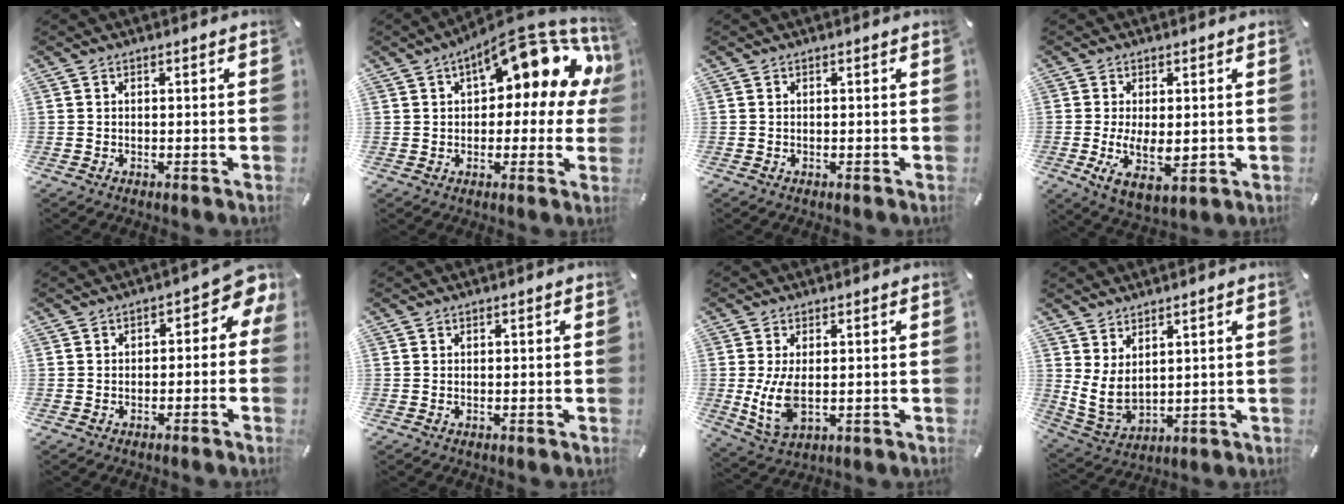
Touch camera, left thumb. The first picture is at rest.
{"total": 17.1, "force": [8.1, 7.4, 13.1], "torque": [-0.176, -0.047, 0.134]}
{"total": 0.0}
{"total": 8.5, "force": [-0.4, 4.6, 7.1], "torque": [-0.138, -0.014, -0.004]}
{"total": 5.0, "force": [0.1, 3.1, 3.9], "torque": [-0.046, -0.008, -0.009]}
{"total": 0.0}
{"total": 7.9, "force": [0.0, 4.0, 6.8], "torque": [-0.150, -0.011, -0.002]}
{"total": 6.5, "force": [3.0, 4.1, 4.0], "torque": [-0.099, -0.024, 0.056]}